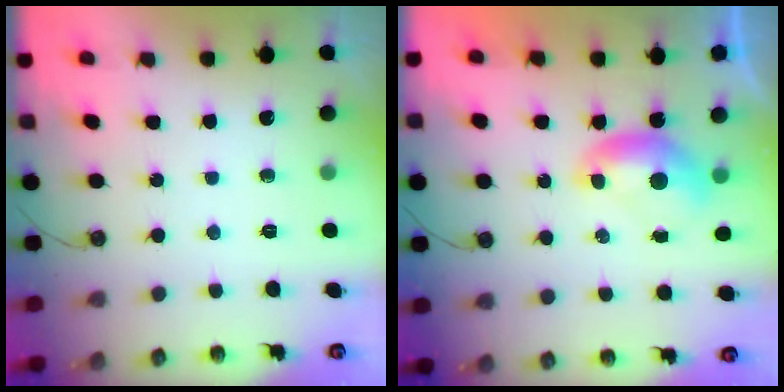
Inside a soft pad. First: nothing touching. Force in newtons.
{"total": 0.0}